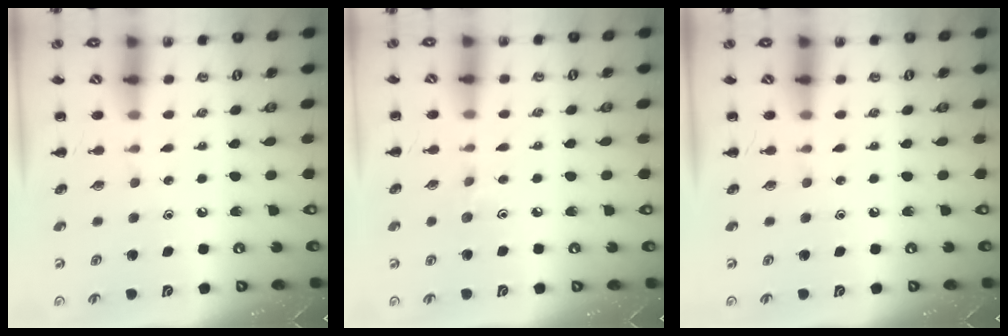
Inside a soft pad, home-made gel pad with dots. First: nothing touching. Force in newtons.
{"total": 3.7, "press": 3.3, "slide": 1.6}
{"total": 0.0}